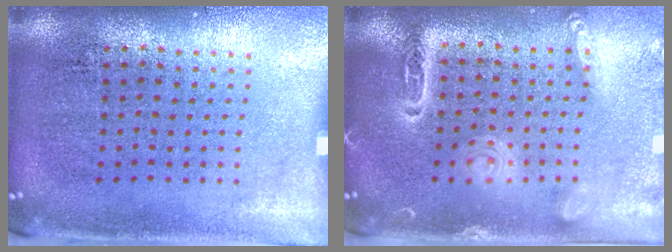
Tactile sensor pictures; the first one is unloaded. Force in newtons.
{"total": 2.0, "press": 1.9, "slide": 0.6}